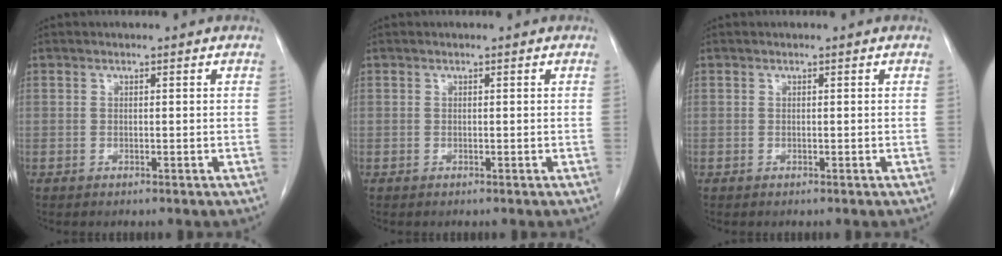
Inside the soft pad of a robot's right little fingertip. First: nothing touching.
{"total": 0.0}
{"total": 0.0}